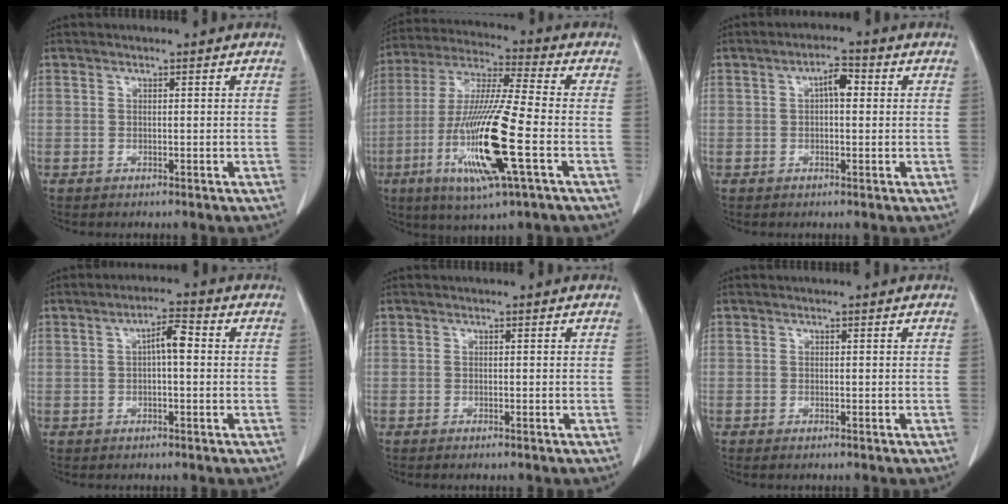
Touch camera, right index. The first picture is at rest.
{"total": 17.5, "force": [-5.1, 0.6, 16.7], "torque": [-0.342, -0.020, -0.095]}
{"total": 3.5, "force": [0.6, 1.3, 3.2], "torque": [-0.053, 0.013, 0.008]}
{"total": 3.9, "force": [0.3, 0.9, 3.7], "torque": [-0.061, 0.012, 0.002]}
{"total": 0.8, "force": [-0.7, 0.0, 0.4], "torque": [-0.008, -0.002, -0.010]}
{"total": 0.6, "force": [-0.6, 0.1, 0.3], "torque": [-0.008, -0.002, -0.007]}